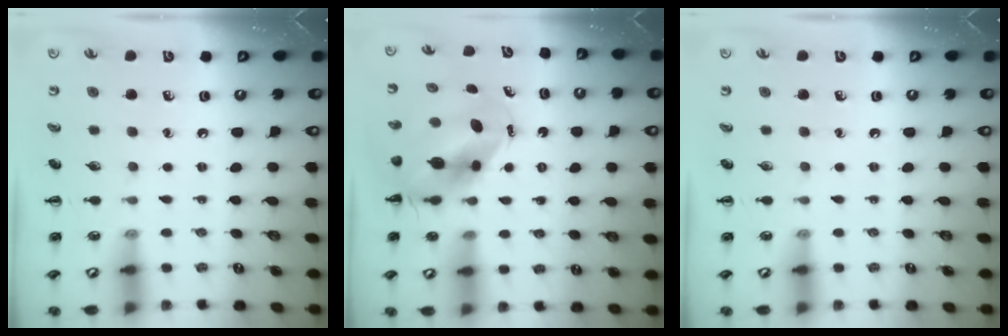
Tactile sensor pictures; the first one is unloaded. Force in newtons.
{"total": 8.0, "press": 7.8, "slide": 1.7}
{"total": 0.0}